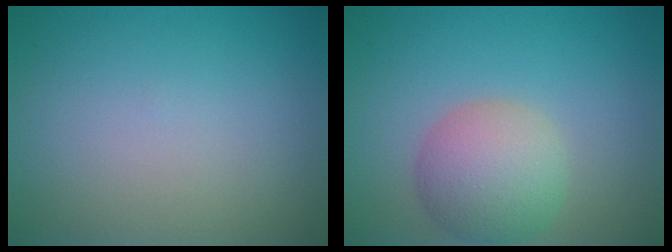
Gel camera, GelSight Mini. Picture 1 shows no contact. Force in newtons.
{"total": 5.1, "press": 5.0, "slide": 0.3}